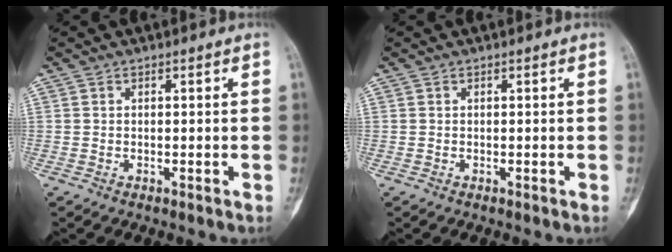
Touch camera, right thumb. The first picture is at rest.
{"total": 0.0}